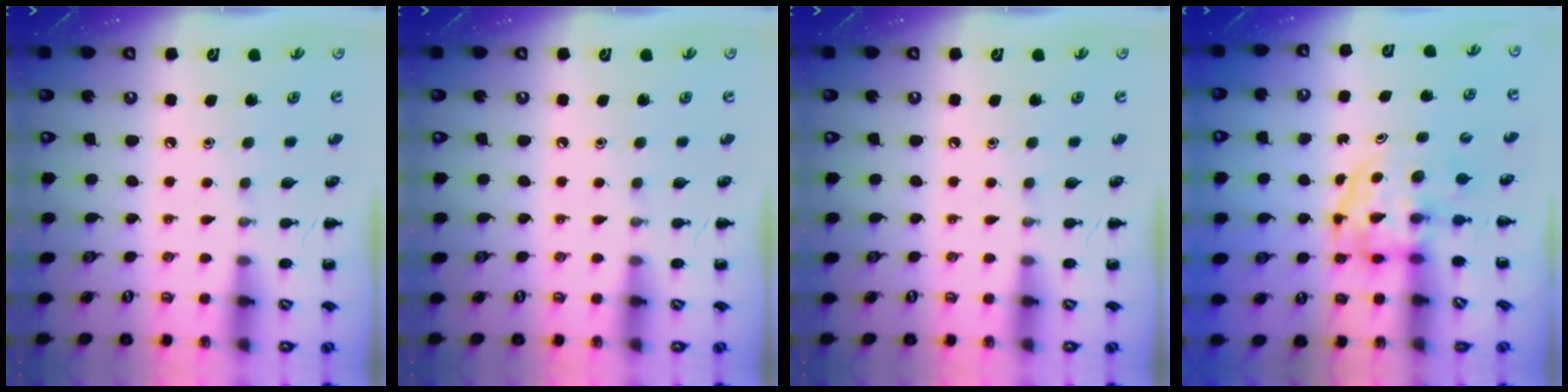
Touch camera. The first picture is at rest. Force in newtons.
{"total": 0.0}
{"total": 0.0}
{"total": 3.8, "press": 3.8, "slide": 0.3}